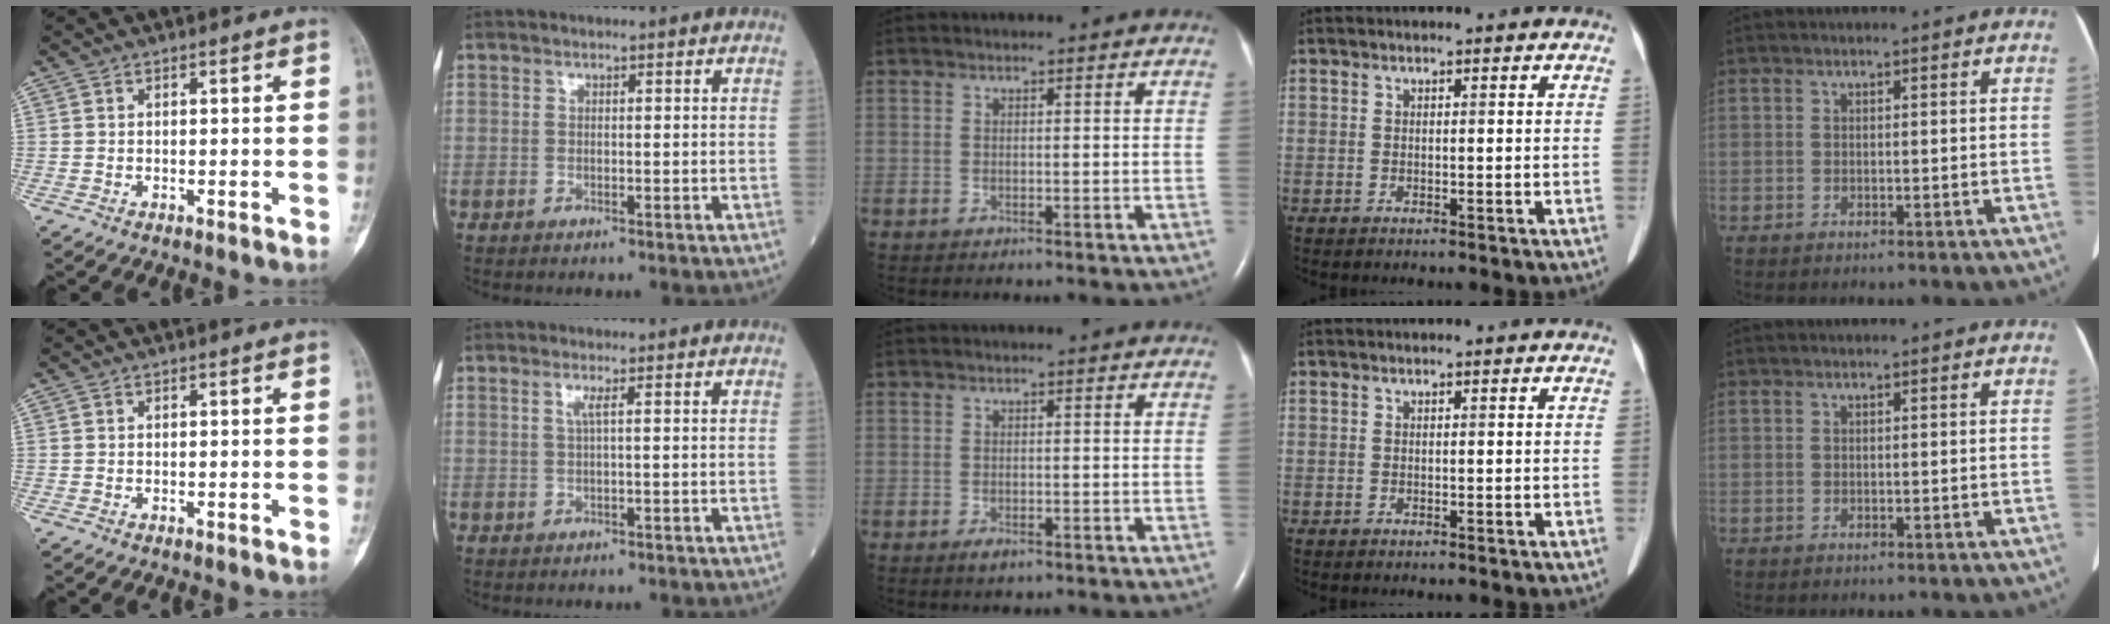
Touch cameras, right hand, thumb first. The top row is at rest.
{"index": {"total": 1.3, "force": [0.4, -0.3, 1.2], "torque": [-0.031, 0.001, 0.006]}, "middle": {"total": 1.5, "force": [-0.9, 0.6, 1.0], "torque": [-0.022, -0.002, -0.012]}}